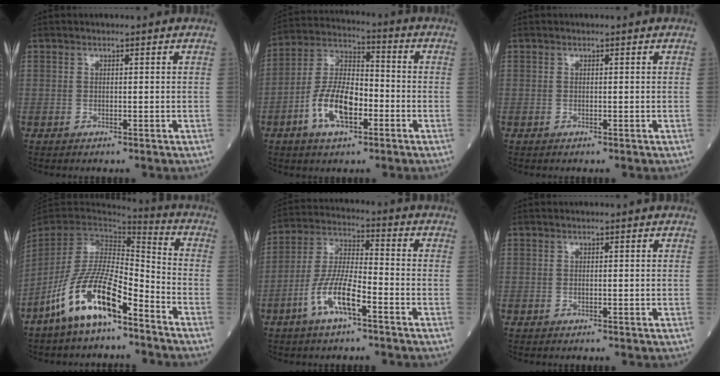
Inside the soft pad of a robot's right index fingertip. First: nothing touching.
{"total": 11.5, "force": [-4.2, 4.9, 9.6], "torque": [-0.196, 0.013, -0.082]}
{"total": 0.0}
{"total": 14.2, "force": [-8.9, 3.7, 10.4], "torque": [-0.208, -0.008, -0.172]}
{"total": 9.7, "force": [-4.6, 2.3, 8.2], "torque": [-0.170, 0.003, -0.091]}
{"total": 0.0}